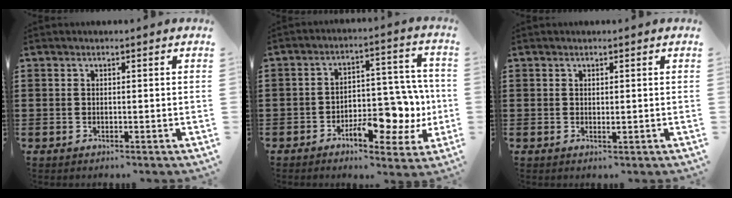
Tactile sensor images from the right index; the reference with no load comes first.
{"total": 9.0, "force": [-3.3, 5.1, 6.6], "torque": [-0.073, 0.008, -0.055]}
{"total": 0.6, "force": [0.1, 0.1, 0.6], "torque": [-0.011, -0.001, 0.001]}